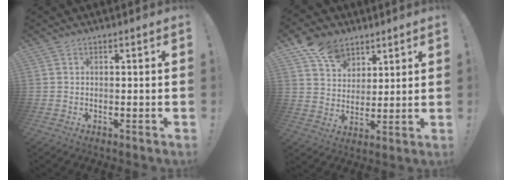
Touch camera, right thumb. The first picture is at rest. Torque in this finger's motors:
{"motor_torque": [0.77, 1.20, 0.65, 0.49, 0.02]}